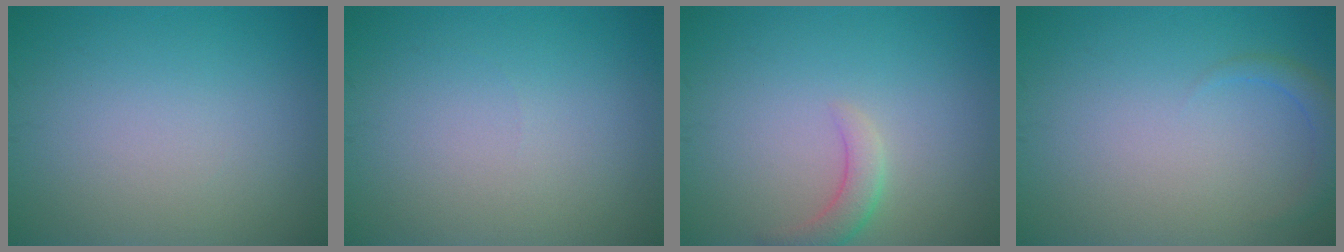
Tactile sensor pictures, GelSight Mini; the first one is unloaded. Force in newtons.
{"total": 0.0}
{"total": 2.1, "press": 2.1, "slide": 0.3}
{"total": 1.5, "press": 1.5, "slide": 0.1}